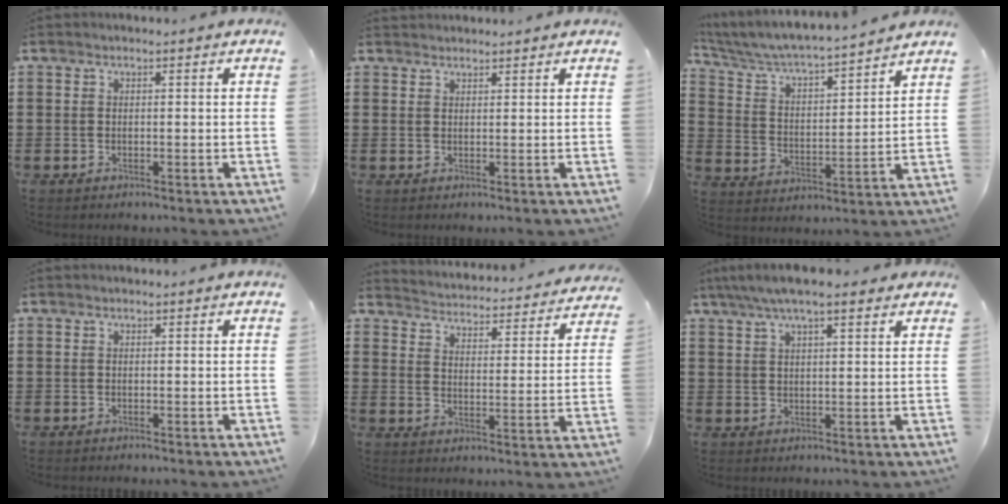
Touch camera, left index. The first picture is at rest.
{"total": 1.3, "force": [1.3, 0.2, -0.1], "torque": [0.000, 0.000, 0.025]}
{"total": 4.7, "force": [4.4, 0.3, 1.6], "torque": [-0.055, -0.037, 0.065]}
{"total": 0.0}
{"total": 3.4, "force": [3.4, -0.3, -0.2], "torque": [-0.020, -0.038, 0.051]}
{"total": 6.1, "force": [4.4, 1.1, 4.0], "torque": [-0.086, -0.002, 0.079]}